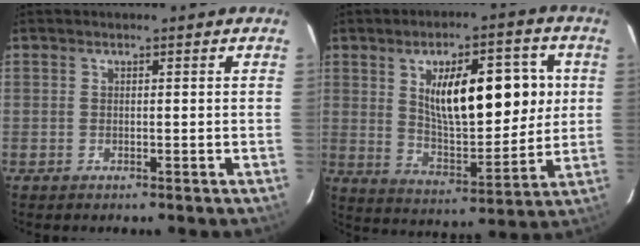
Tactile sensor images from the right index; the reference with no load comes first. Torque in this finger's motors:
{"motor_torque": [1.79, 0.35, 0.58, 0.11]}